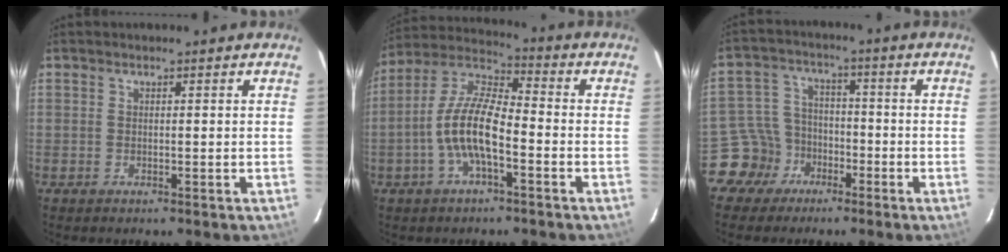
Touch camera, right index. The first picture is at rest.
{"total": 11.6, "force": [-3.7, 3.8, 10.3], "torque": [-0.216, 0.007, -0.074]}
{"total": 7.9, "force": [-4.9, 6.2, 0.2], "torque": [-0.025, 0.028, -0.091]}